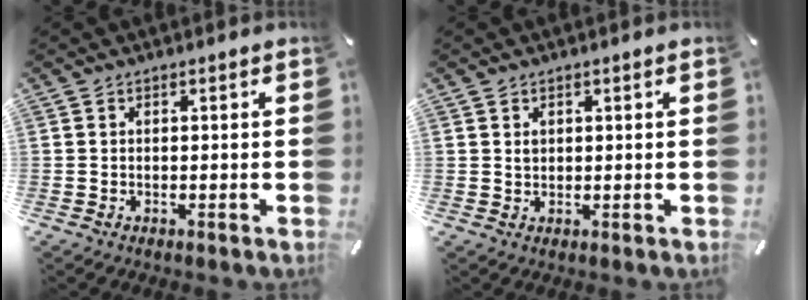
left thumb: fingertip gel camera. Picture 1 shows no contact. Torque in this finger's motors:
{"motor_torque": [0.28, 0.48, -0.01, -0.07, 0.01]}